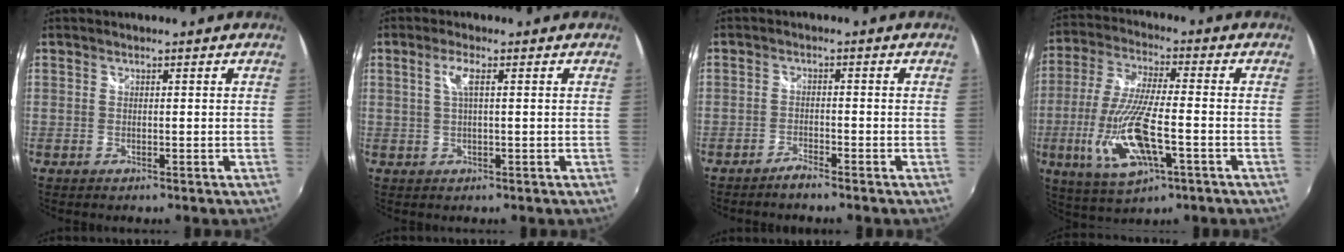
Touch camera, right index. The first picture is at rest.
{"total": 2.7, "force": [0.7, 0.1, 2.6], "torque": [-0.053, 0.003, 0.012]}
{"total": 2.1, "force": [-2.0, 0.2, 0.7], "torque": [-0.025, -0.002, -0.040]}
{"total": 16.0, "force": [-4.8, 4.8, 14.6], "torque": [-0.310, -0.019, -0.086]}